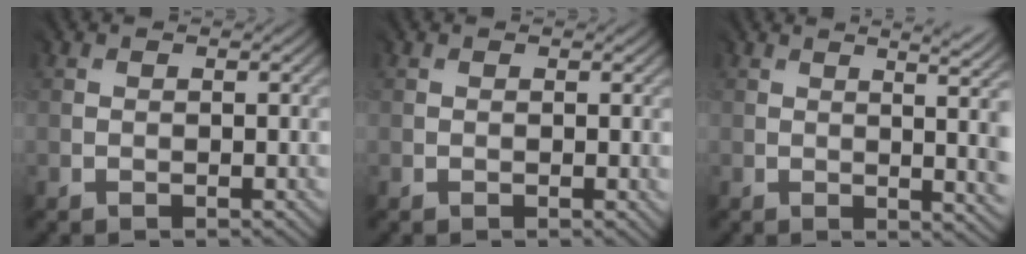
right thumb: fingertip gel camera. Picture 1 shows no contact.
{"total": 0.9, "force": [0.0, 0.4, 0.8], "torque": [-0.013, -0.002, -0.001]}
{"total": 8.8, "force": [0.4, 3.3, 8.1], "torque": [-0.077, 0.024, 0.008]}